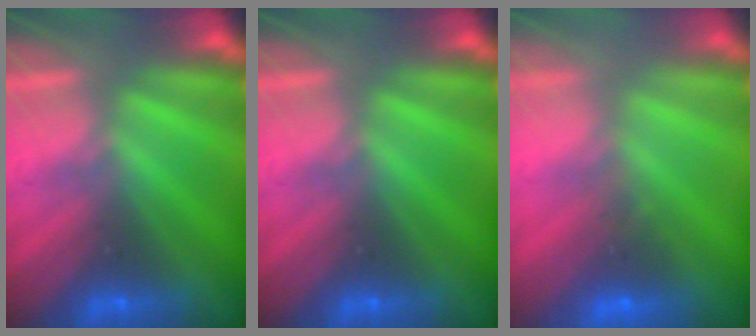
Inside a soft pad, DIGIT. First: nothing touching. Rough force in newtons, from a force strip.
{"total": 0.0}
{"total": 4.5}